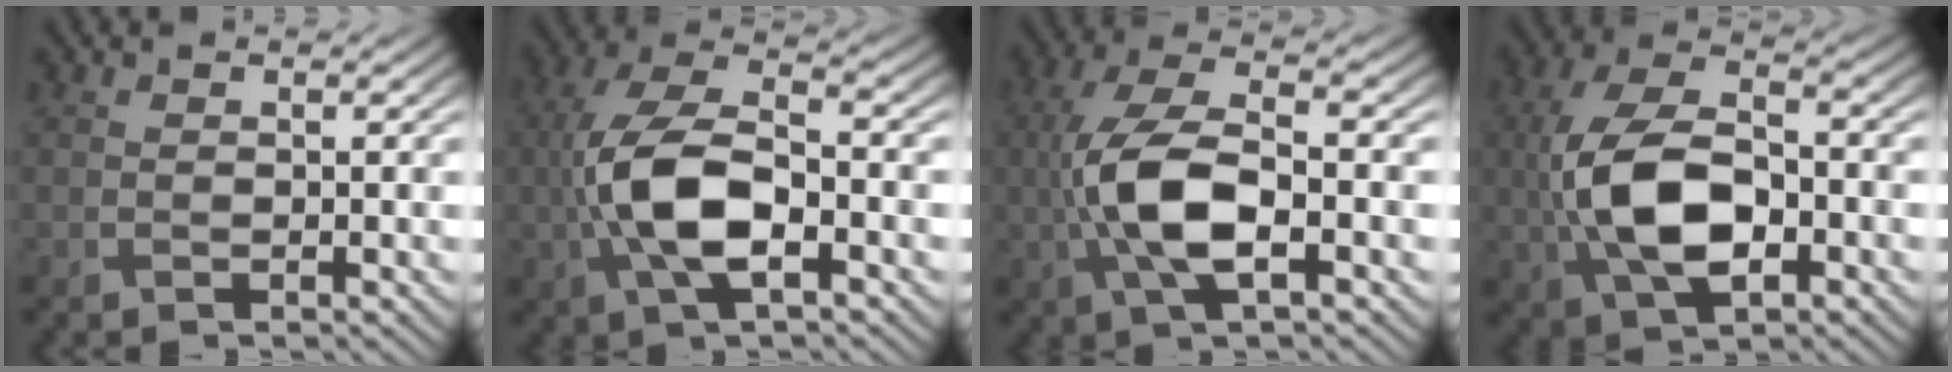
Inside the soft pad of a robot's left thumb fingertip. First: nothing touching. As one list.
[{"total": 10.7, "force": [-2.3, 5.0, 9.2], "torque": [-0.203, 0.005, -0.047]}, {"total": 9.8, "force": [-1.9, 4.1, 8.7], "torque": [-0.194, 0.007, -0.040]}, {"total": 11.3, "force": [-2.1, 6.1, 9.2], "torque": [-0.205, 0.001, -0.044]}]